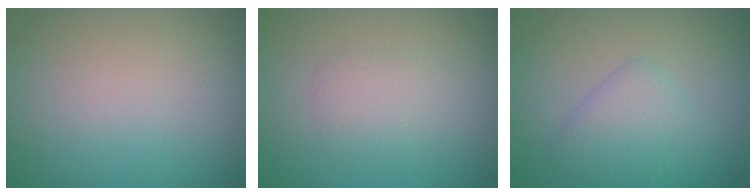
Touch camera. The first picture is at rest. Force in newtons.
{"total": 1.6, "press": 1.6, "slide": 0.0}
{"total": 2.6, "press": 2.6, "slide": 0.1}